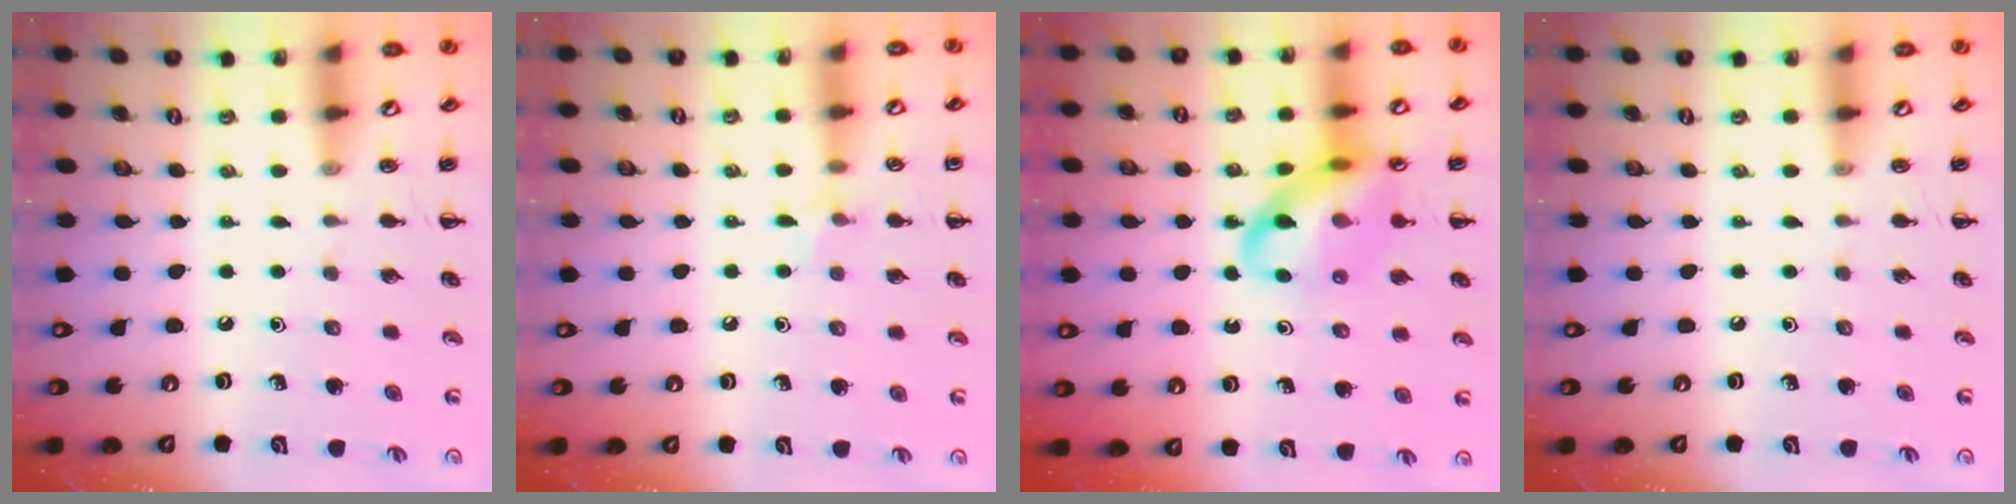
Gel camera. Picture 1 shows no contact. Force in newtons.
{"total": 5.1, "press": 4.8, "slide": 1.6}
{"total": 14.4, "press": 14.2, "slide": 2.5}
{"total": 0.0}